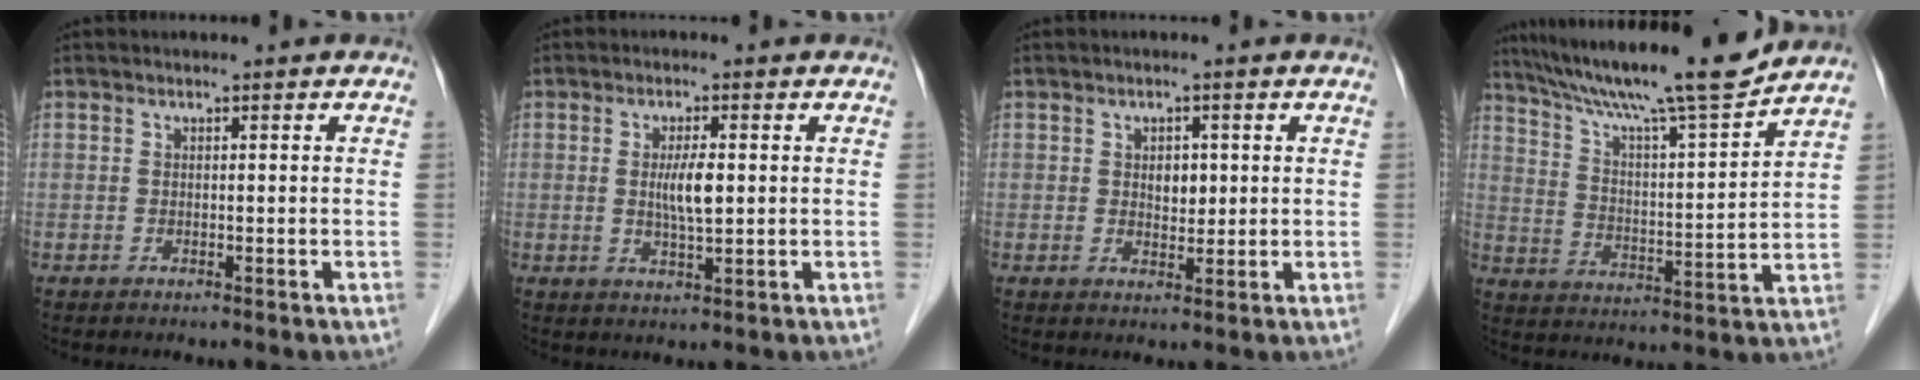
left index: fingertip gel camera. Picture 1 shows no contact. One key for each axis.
{"total": 4.2, "fx": 0.4, "fy": 0.6, "fz": 4.1, "tx": -0.076, "ty": -0.003, "tz": 0.007}
{"total": 2.7, "fx": 0.6, "fy": 1.7, "fz": 2.0, "tx": -0.031, "ty": 0.002, "tz": 0.012}
{"total": 17.7, "fx": 15.4, "fy": -0.4, "fz": 8.8, "tx": -0.151, "ty": -0.003, "tz": 0.245}